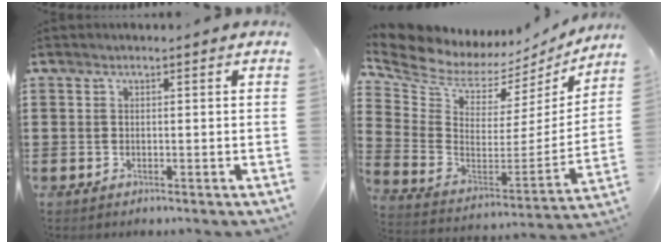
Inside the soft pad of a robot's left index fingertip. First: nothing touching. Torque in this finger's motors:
{"motor_torque": [1.11, -1.02, 0.47, 0.05]}